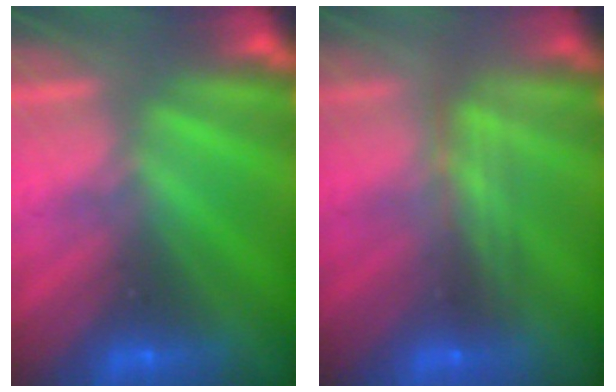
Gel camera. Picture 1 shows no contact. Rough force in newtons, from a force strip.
{"total": 2.4}